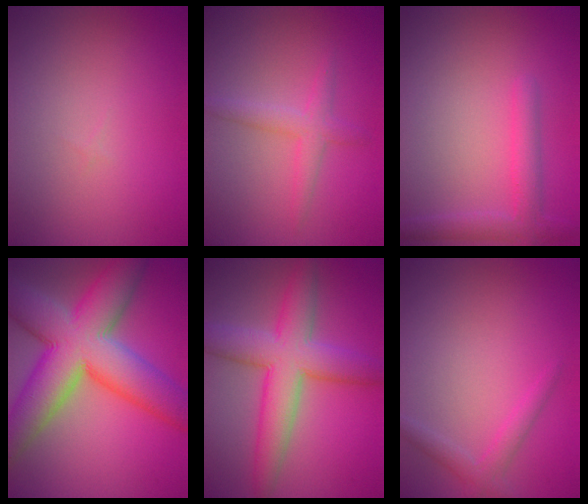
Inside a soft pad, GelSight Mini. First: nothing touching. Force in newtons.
{"total": 2.2, "press": 2.2, "slide": 0.1}
{"total": 2.8, "press": 2.8, "slide": 0.2}
{"total": 13.6, "press": 13.6, "slide": 0.6}
{"total": 7.4, "press": 7.3, "slide": 0.4}
{"total": 1.7, "press": 1.7, "slide": 0.1}